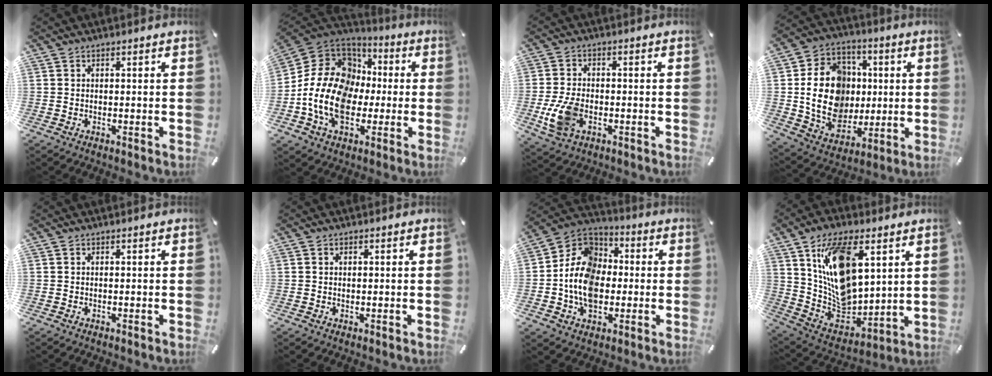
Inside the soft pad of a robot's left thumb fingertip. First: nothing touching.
{"total": 18.0, "force": [-3.1, 14.5, 10.1], "torque": [-0.225, 0.012, -0.053]}
{"total": 9.2, "force": [-2.5, 6.2, 6.3], "torque": [-0.135, 0.007, -0.041]}
{"total": 18.8, "force": [0.6, 15.6, 10.5], "torque": [-0.194, 0.008, 0.023]}
{"total": 0.0}
{"total": 0.8, "force": [0.2, 0.5, 0.5], "torque": [-0.011, 0.004, 0.003]}
{"total": 14.1, "force": [-2.8, 11.3, 7.9], "torque": [-0.190, 0.013, -0.055]}
{"total": 17.4, "force": [7.7, 10.7, 11.3], "torque": [-0.205, -0.034, 0.143]}